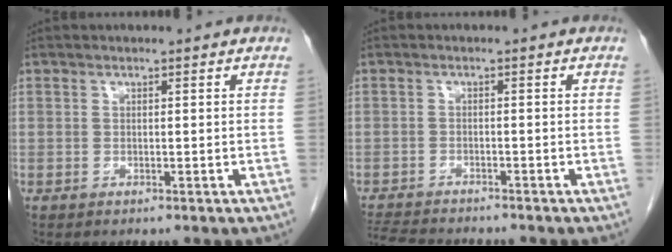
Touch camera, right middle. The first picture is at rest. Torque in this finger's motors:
{"motor_torque": [0.60, -0.59, 0.02, 0.00]}